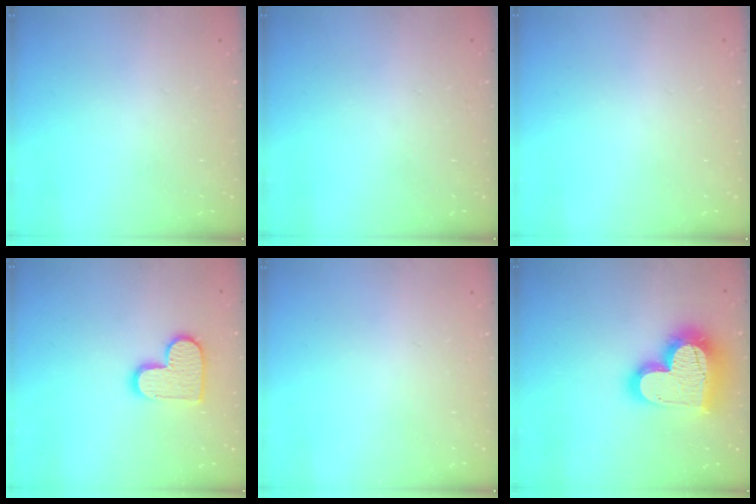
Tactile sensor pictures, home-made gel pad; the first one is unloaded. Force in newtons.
{"total": 0.0}
{"total": 0.0}
{"total": 12.0, "press": 12.0, "slide": 0.6}
{"total": 0.0}
{"total": 23.6, "press": 23.5, "slide": 2.1}